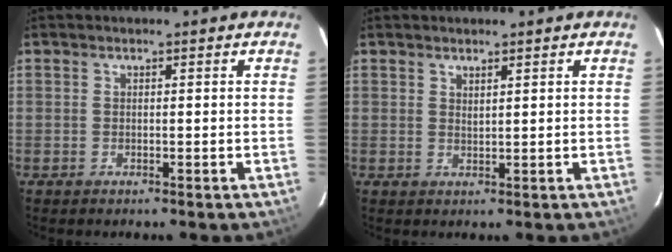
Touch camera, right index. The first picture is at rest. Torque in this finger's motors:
{"motor_torque": [-0.09, 0.09, -0.08, 0.00]}